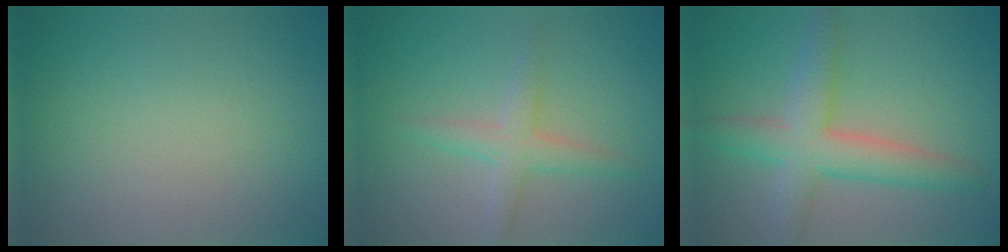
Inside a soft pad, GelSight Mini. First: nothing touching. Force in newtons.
{"total": 2.7, "press": 2.7, "slide": 0.1}
{"total": 5.5, "press": 5.5, "slide": 0.3}